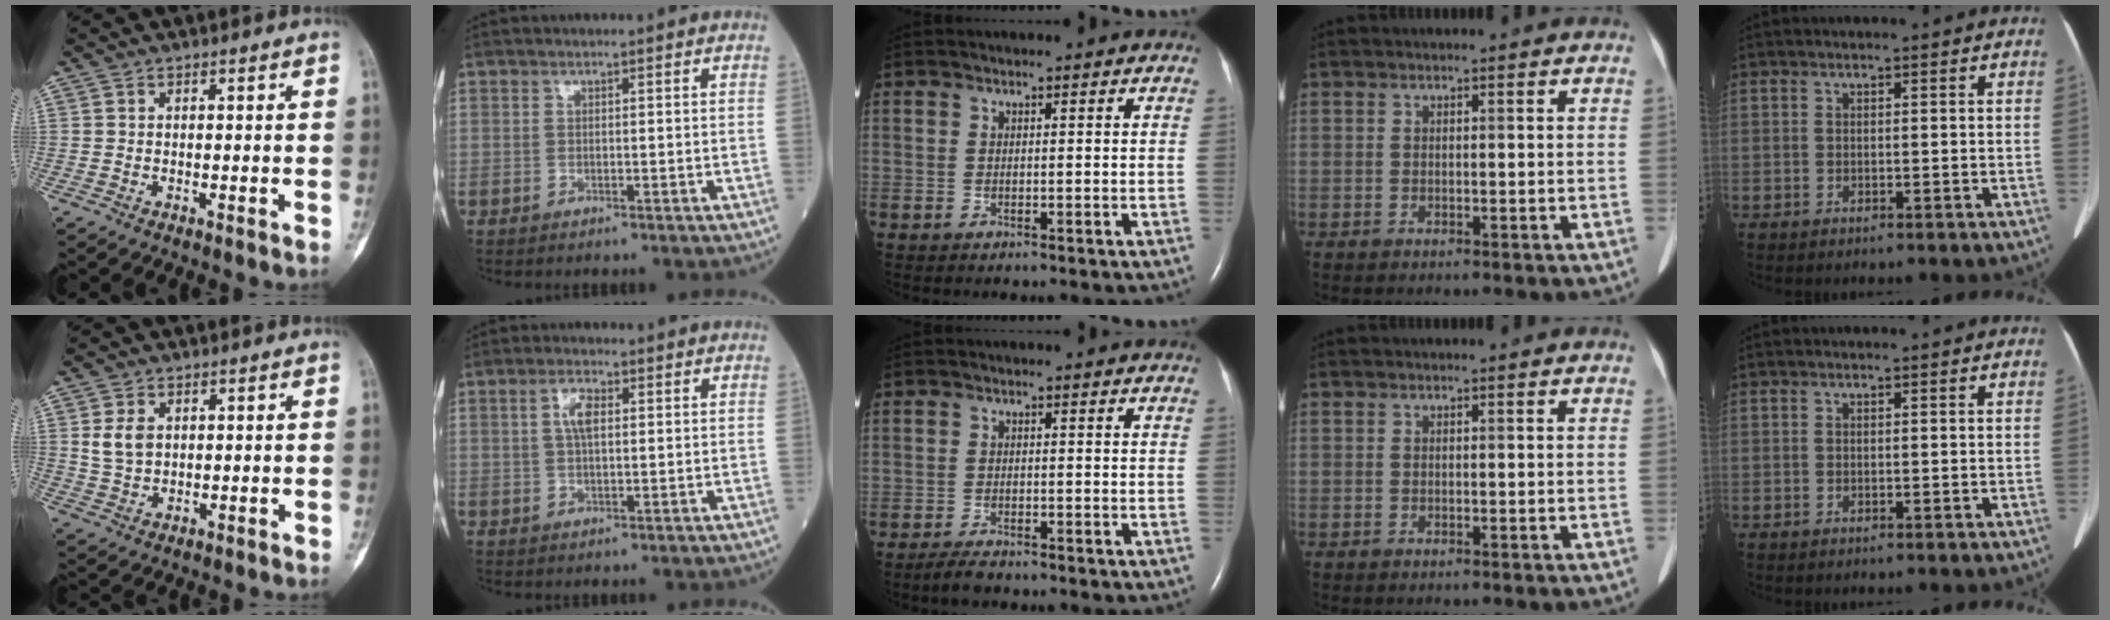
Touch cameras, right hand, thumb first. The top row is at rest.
{"thumb": {"total": 4.4, "force": [1.1, 3.2, 2.9], "torque": [-0.048, -0.003, 0.029]}, "index": {"total": 3.6, "force": [0.9, 1.3, 3.2], "torque": [-0.067, 0.008, 0.018]}, "middle": {"total": 2.5, "force": [-2.1, 0.5, 1.2], "torque": [-0.034, -0.006, -0.037]}}